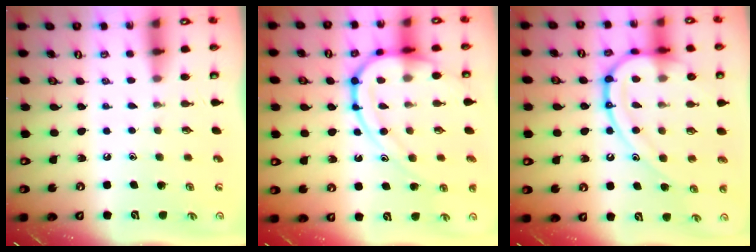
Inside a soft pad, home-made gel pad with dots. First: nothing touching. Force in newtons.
{"total": 15.8, "press": 15.7, "slide": 1.5}
{"total": 18.5, "press": 18.5, "slide": 1.2}